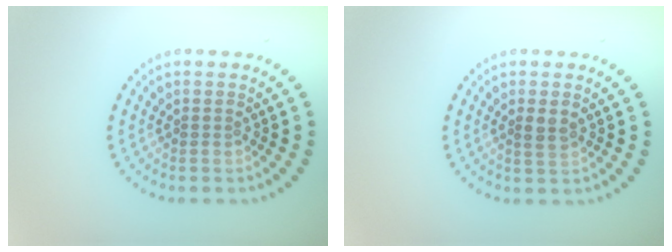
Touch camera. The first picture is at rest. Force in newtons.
{"total": 1.5, "press": 1.4, "slide": 0.3}